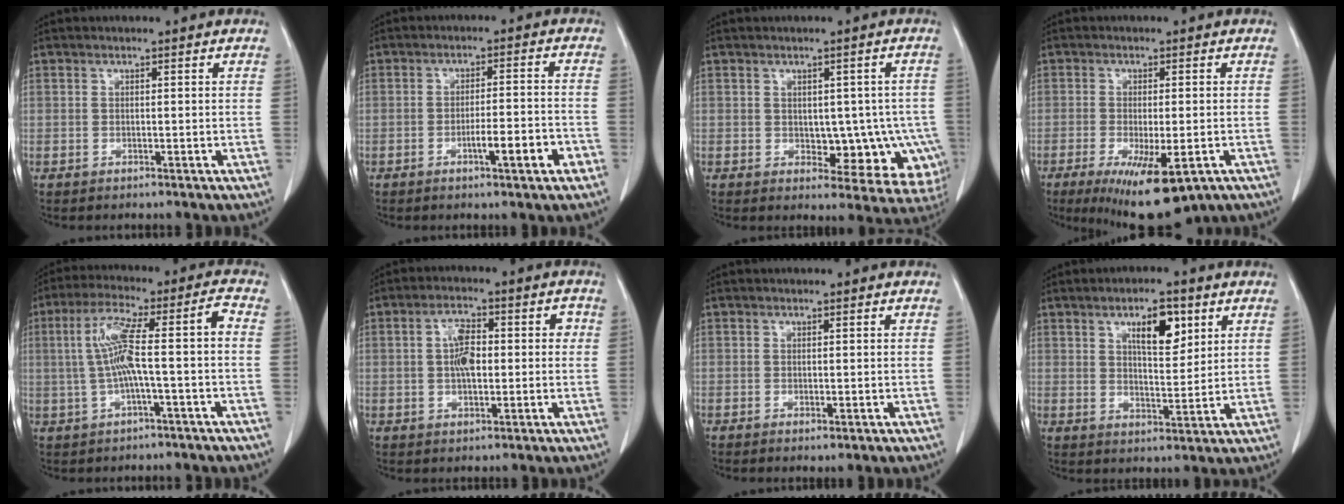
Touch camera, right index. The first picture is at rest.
{"total": 6.2, "force": [-2.8, 0.6, 5.5], "torque": [-0.080, 0.004, -0.041]}
{"total": 9.7, "force": [-2.1, 5.9, 7.4], "torque": [-0.062, 0.014, -0.014]}
{"total": 11.2, "force": [-6.2, 3.0, 8.9], "torque": [-0.130, -0.023, -0.088]}
{"total": 10.1, "force": [-0.5, 0.7, 10.0], "torque": [-0.191, 0.041, -0.007]}
{"total": 6.5, "force": [0.4, 3.2, 5.6], "torque": [-0.098, 0.022, 0.005]}
{"total": 0.8, "force": [-0.2, 0.1, 0.7], "torque": [-0.010, -0.003, -0.002]}
{"total": 7.6, "force": [3.6, 2.7, 6.1], "torque": [-0.099, 0.003, 0.061]}